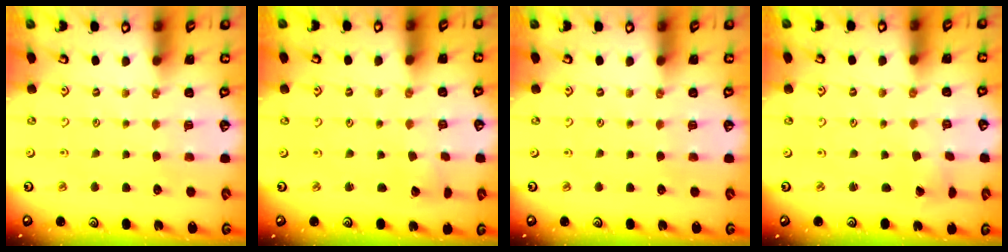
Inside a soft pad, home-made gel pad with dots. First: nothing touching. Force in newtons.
{"total": 1.3, "press": 1.3, "slide": 0.0}
{"total": 0.0}
{"total": 0.6, "press": 0.6, "slide": 0.0}